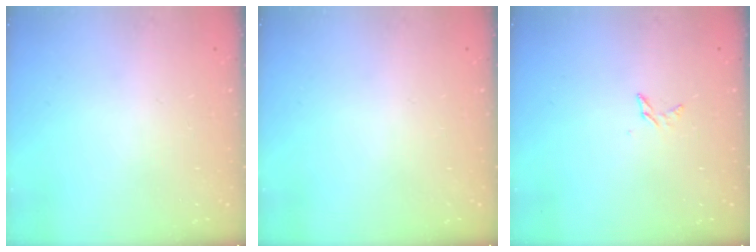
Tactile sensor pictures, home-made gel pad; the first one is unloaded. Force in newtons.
{"total": 0.0}
{"total": 3.4, "press": 3.3, "slide": 0.3}